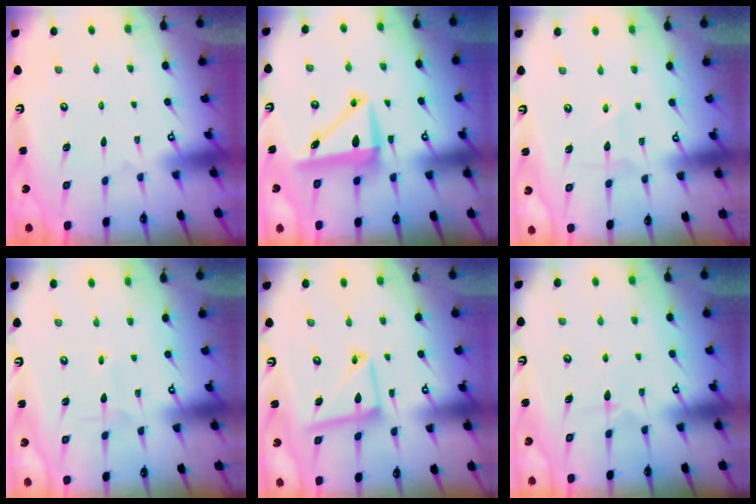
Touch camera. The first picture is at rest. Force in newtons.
{"total": 7.9, "press": 7.8, "slide": 1.4}
{"total": 3.0, "press": 2.9, "slide": 0.5}
{"total": 0.6, "press": 0.6, "slide": 0.0}
{"total": 12.5, "press": 12.5, "slide": 1.3}
{"total": 5.5, "press": 5.5, "slide": 0.3}